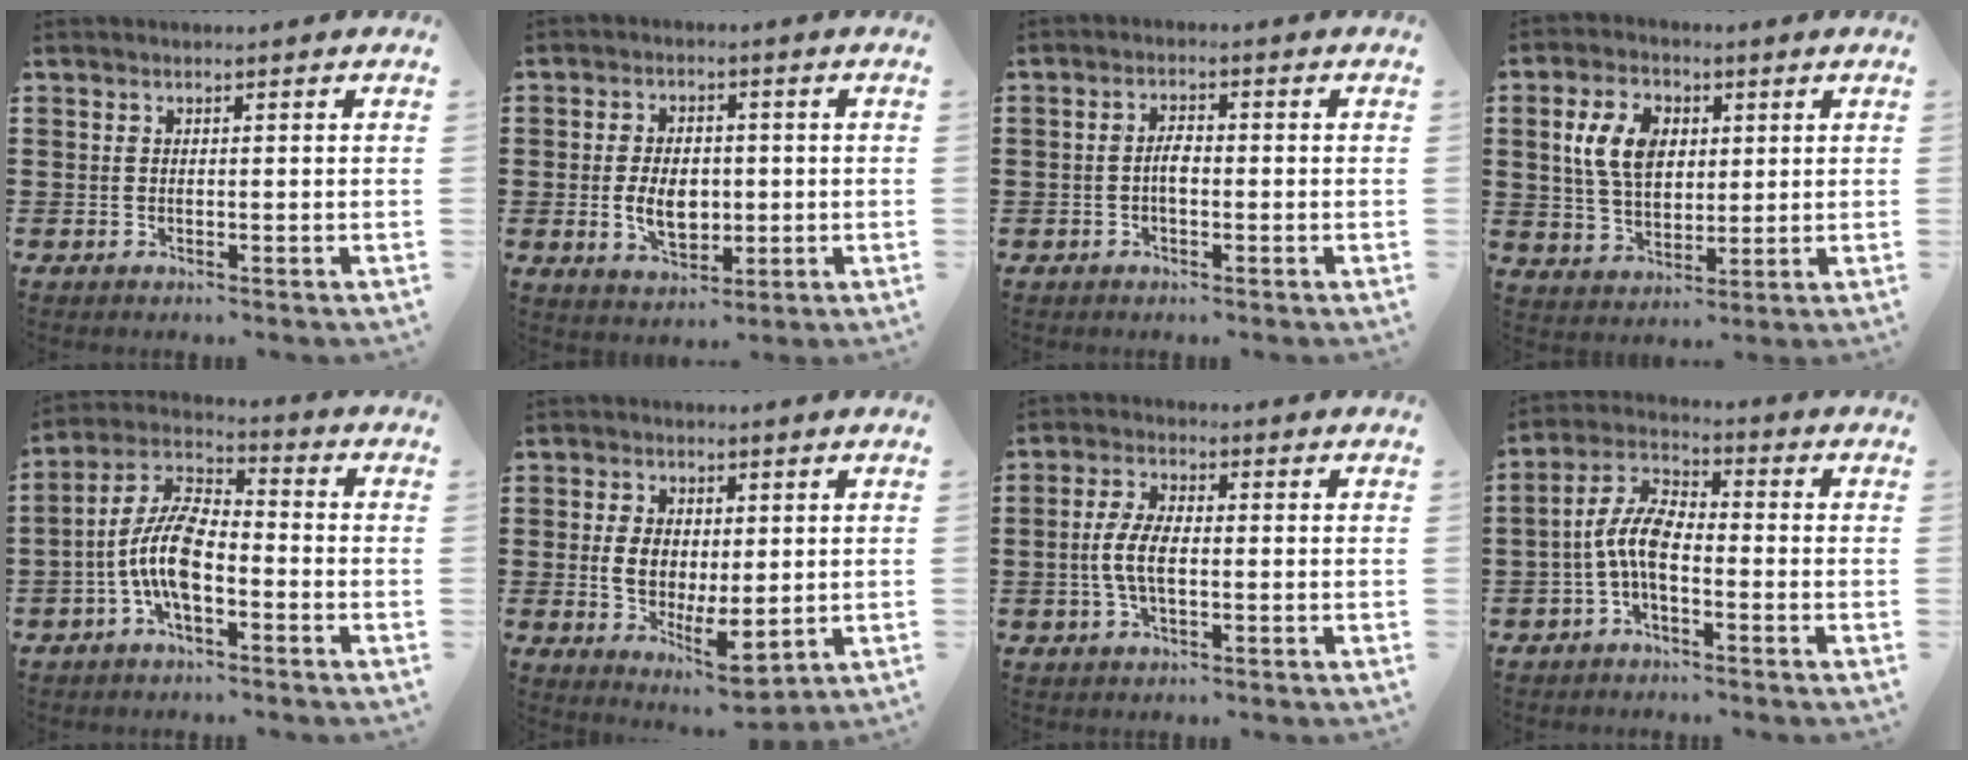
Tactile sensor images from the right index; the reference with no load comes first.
{"total": 6.1, "force": [-0.5, 4.1, 4.5], "torque": [-0.093, 0.003, -0.015]}
{"total": 2.2, "force": [-0.5, 1.0, 1.9], "torque": [-0.045, 0.002, -0.013]}
{"total": 8.1, "force": [1.9, 5.5, 5.6], "torque": [-0.131, 0.012, 0.029]}
{"total": 9.6, "force": [-2.9, 4.0, 8.3], "torque": [-0.203, -0.005, -0.064]}
{"total": 6.3, "force": [0.4, 4.0, 4.9], "torque": [-0.105, 0.003, 0.002]}
{"total": 5.1, "force": [-0.6, 2.4, 4.4], "torque": [-0.108, -0.002, -0.019]}
{"total": 6.9, "force": [-1.8, 3.0, 6.0], "torque": [-0.141, 0.002, -0.040]}